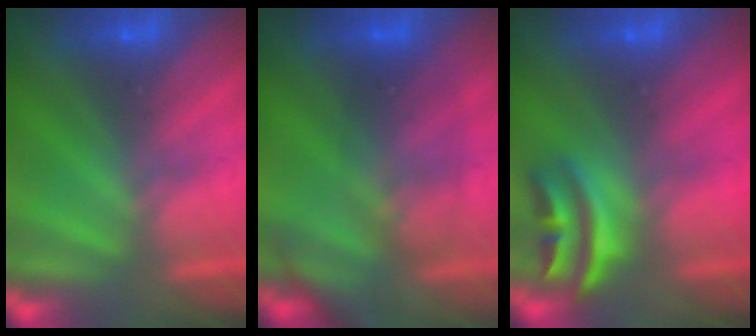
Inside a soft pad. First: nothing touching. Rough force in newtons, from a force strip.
{"total": 2.9}
{"total": 2.9}